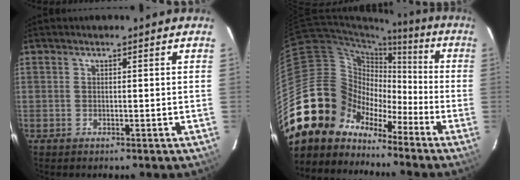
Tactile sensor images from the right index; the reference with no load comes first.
{"total": 16.9, "force": [-11.1, 12.4, 2.8], "torque": [-0.083, 0.055, -0.207]}